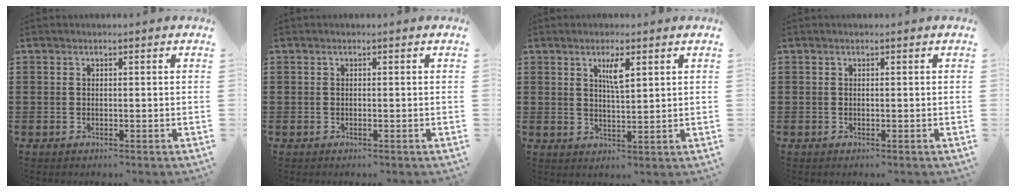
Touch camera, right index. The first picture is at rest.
{"total": 0.0}
{"total": 3.7, "force": [1.7, 0.8, 3.1], "torque": [-0.051, -0.001, 0.024]}
{"total": 0.0}